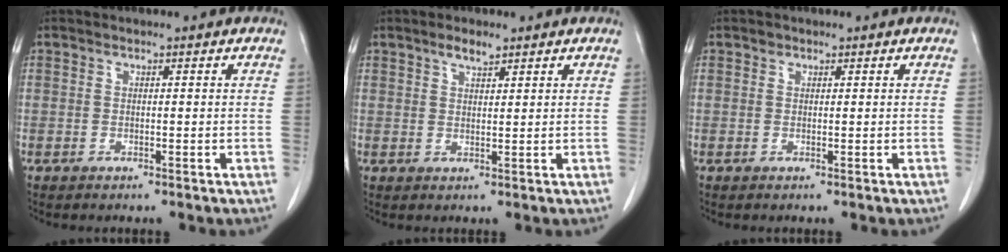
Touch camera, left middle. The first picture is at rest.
{"total": 2.4, "force": [1.8, 0.6, 1.4], "torque": [-0.030, 0.001, 0.033]}
{"total": 0.5, "force": [0.4, 0.3, 0.1], "torque": [-0.003, -0.002, 0.004]}